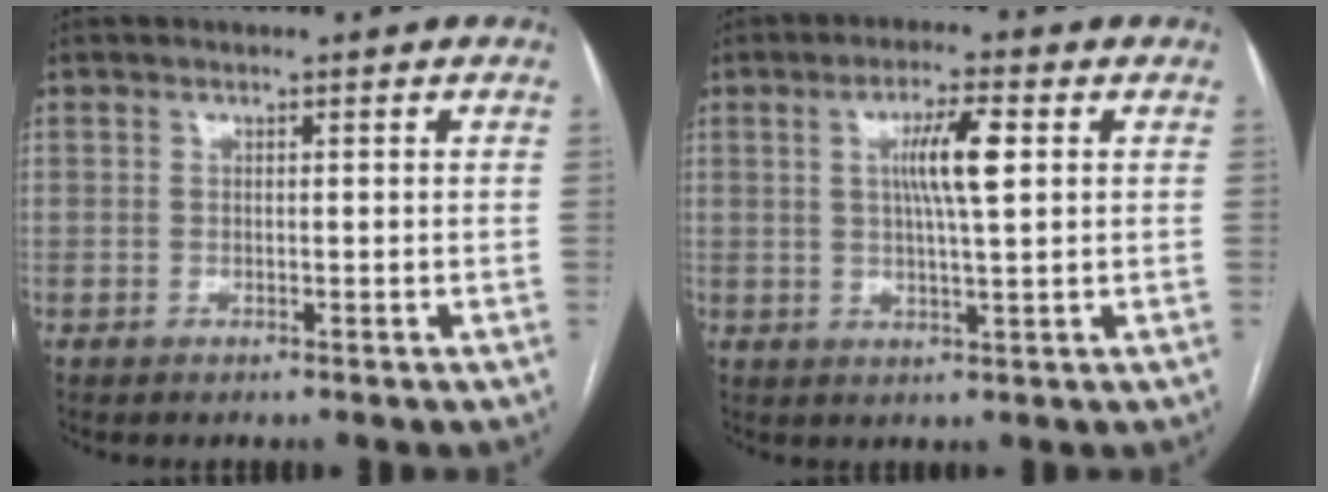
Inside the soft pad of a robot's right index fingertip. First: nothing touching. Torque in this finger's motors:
{"motor_torque": [0.57, -0.03, 0.41, 0.05]}